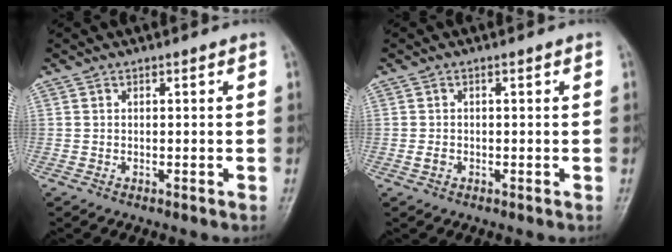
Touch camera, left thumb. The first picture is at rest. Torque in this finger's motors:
{"motor_torque": [-0.14, -0.36, 0.42, 0.14, -0.01]}